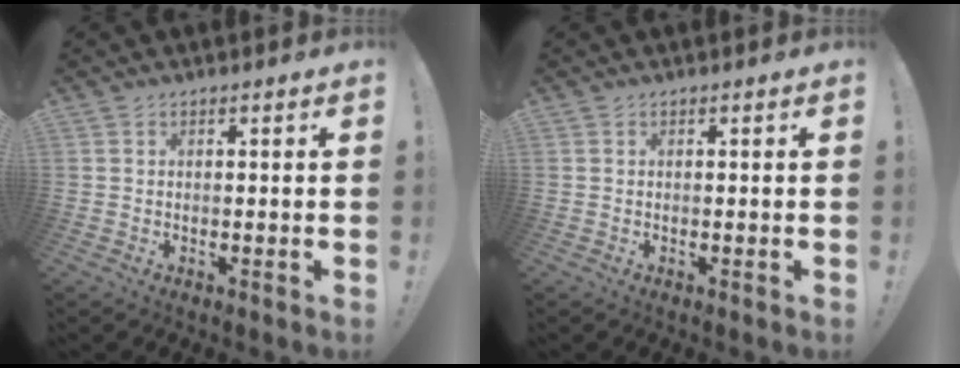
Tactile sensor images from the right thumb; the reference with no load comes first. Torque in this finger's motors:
{"motor_torque": [0.00, 0.00, 0.00, 0.00, 0.00]}